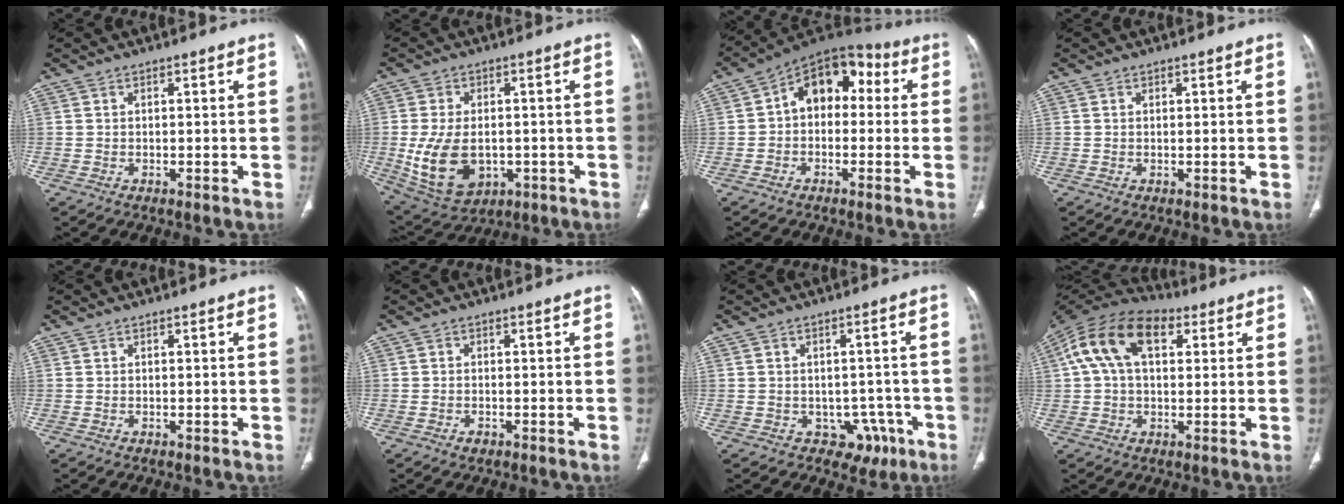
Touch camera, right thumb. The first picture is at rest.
{"total": 13.5, "force": [-2.1, 9.0, 9.8], "torque": [-0.172, -0.002, -0.011]}
{"total": 12.1, "force": [1.1, 8.2, 8.8], "torque": [-0.092, 0.041, -0.002]}
{"total": 0.0}
{"total": 0.0}
{"total": 1.4, "force": [-0.7, 0.9, 0.7], "torque": [-0.007, 0.002, -0.011]}
{"total": 6.5, "force": [-2.8, 5.3, 2.5], "torque": [0.001, 0.022, -0.027]}
{"total": 15.9, "force": [5.1, 9.2, 12.0], "torque": [-0.214, 0.034, 0.084]}